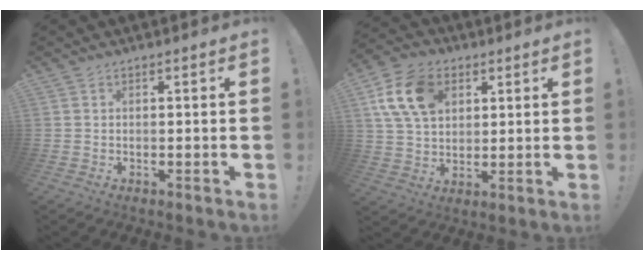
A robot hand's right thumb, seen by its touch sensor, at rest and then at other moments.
{"total": 15.2, "force": [5.9, 10.7, 9.0], "torque": [-0.156, -0.008, 0.119]}